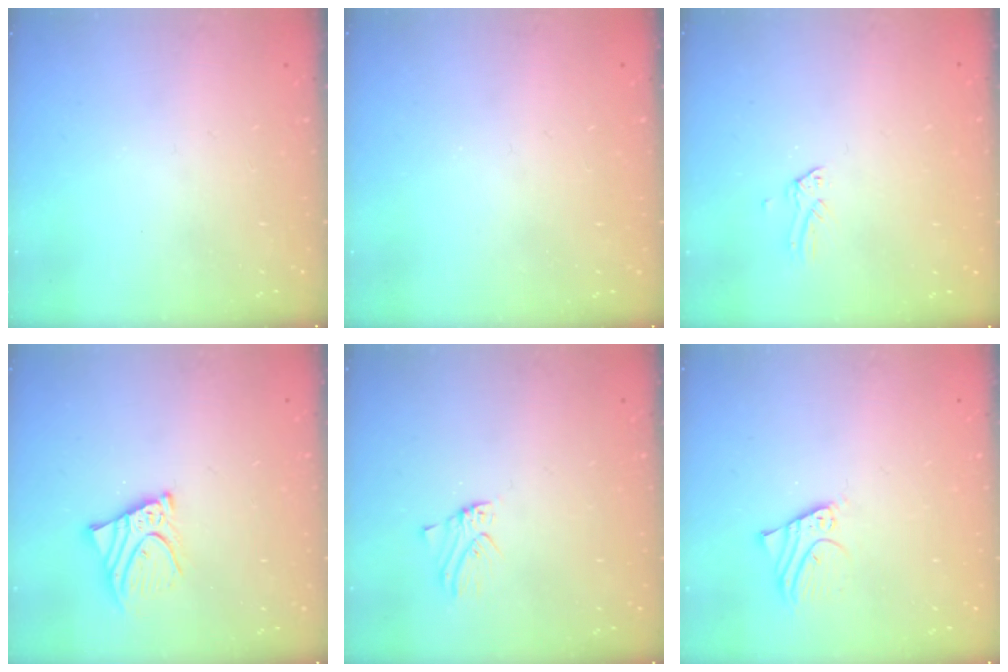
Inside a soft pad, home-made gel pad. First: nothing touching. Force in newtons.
{"total": 2.2, "press": 2.2, "slide": 0.0}
{"total": 0.0}
{"total": 8.6, "press": 8.5, "slide": 0.9}
{"total": 0.0}
{"total": 2.7, "press": 2.7, "slide": 0.2}